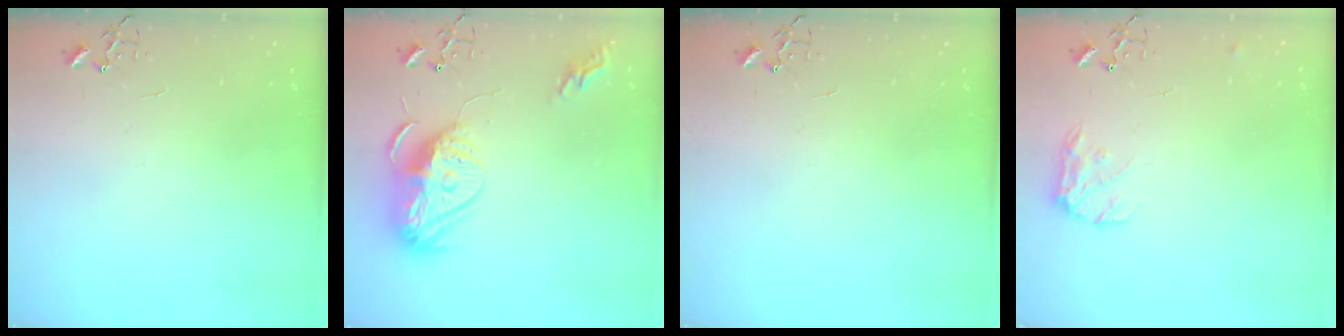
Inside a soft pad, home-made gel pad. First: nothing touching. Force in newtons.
{"total": 15.5, "press": 15.4, "slide": 1.5}
{"total": 0.0}
{"total": 8.9, "press": 8.9, "slide": 0.2}